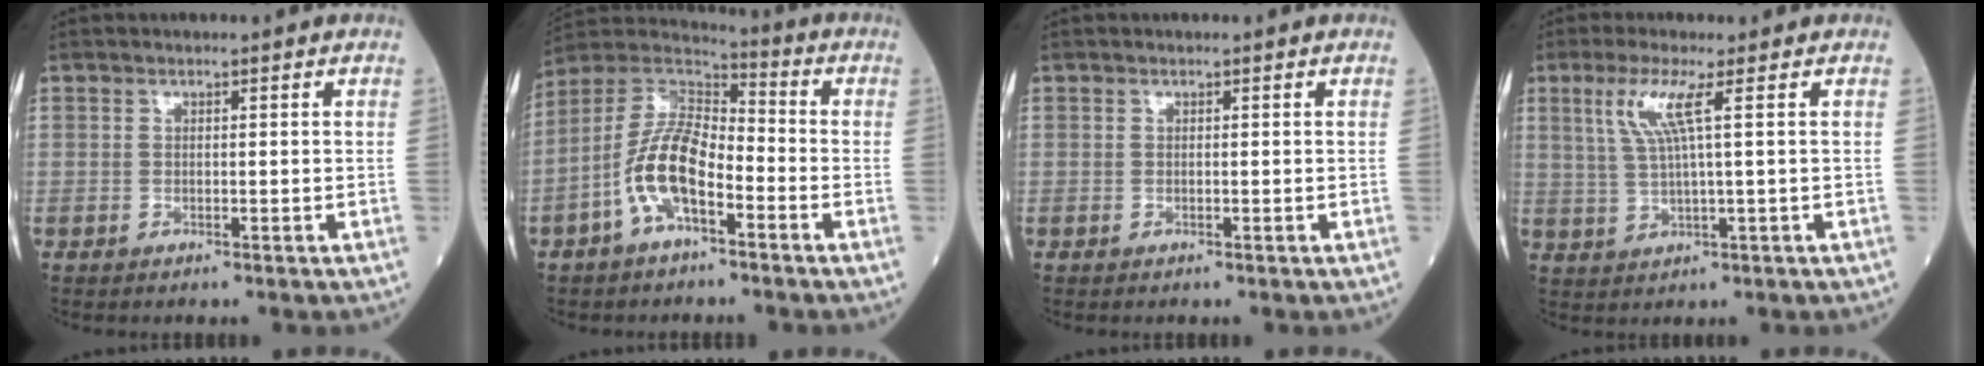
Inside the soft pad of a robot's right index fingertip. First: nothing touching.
{"total": 11.1, "force": [-4.4, 4.2, 9.3], "torque": [-0.196, 0.018, -0.089]}
{"total": 0.0}
{"total": 5.5, "force": [2.0, -0.5, 5.0], "torque": [-0.109, 0.004, 0.045]}